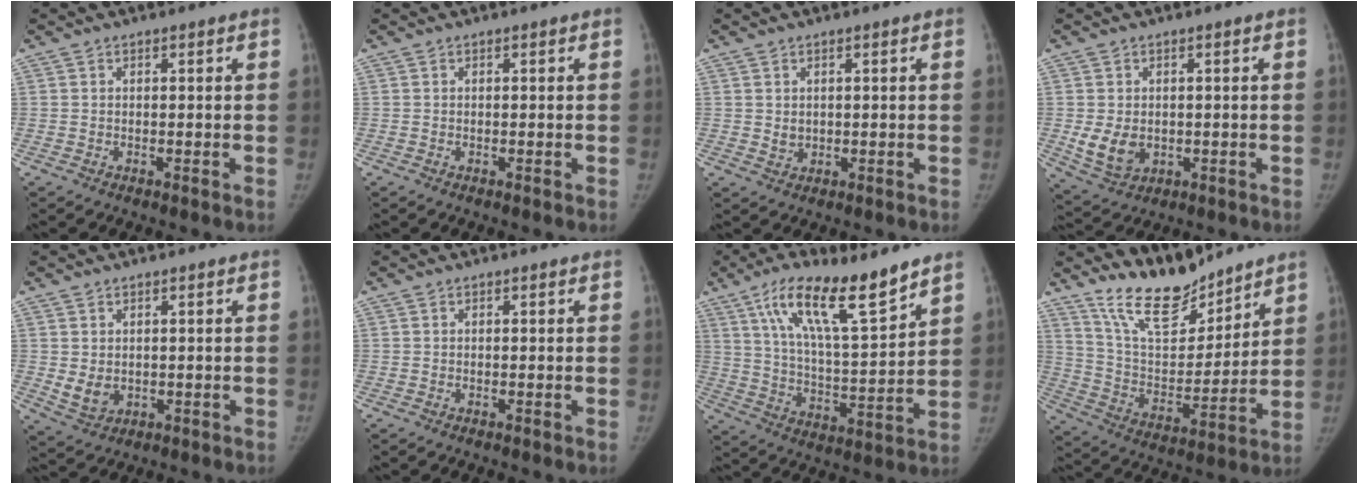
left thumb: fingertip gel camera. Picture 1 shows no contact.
{"total": 0.0}
{"total": 1.8, "force": [0.4, 1.5, 0.9], "torque": [-0.012, -0.005, 0.015]}
{"total": 6.3, "force": [-0.5, 4.8, 4.1], "torque": [-0.060, -0.011, 0.007]}
{"total": 4.0, "force": [0.2, 3.2, 2.4], "torque": [-0.032, -0.011, 0.018]}
{"total": 0.0}
{"total": 17.2, "force": [11.3, 4.0, 12.4], "torque": [-0.195, -0.058, 0.205]}
{"total": 14.9, "force": [12.8, 5.0, 5.8], "torque": [-0.064, -0.084, 0.242]}